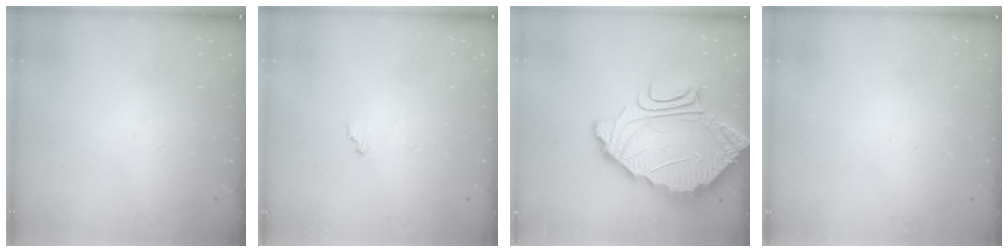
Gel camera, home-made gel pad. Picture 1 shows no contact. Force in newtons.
{"total": 2.3, "press": 2.3, "slide": 0.1}
{"total": 10.6, "press": 10.5, "slide": 0.9}
{"total": 2.1, "press": 2.1, "slide": 0.1}